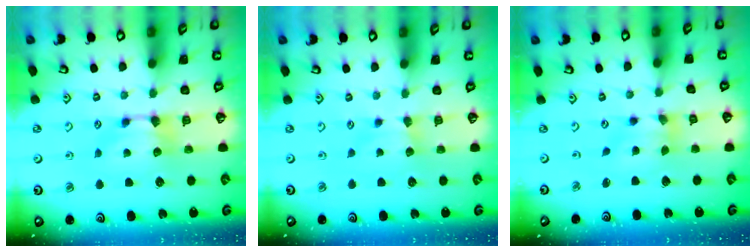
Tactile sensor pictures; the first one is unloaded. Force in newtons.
{"total": 2.0, "press": 2.0, "slide": 0.5}
{"total": 3.8, "press": 3.5, "slide": 1.6}